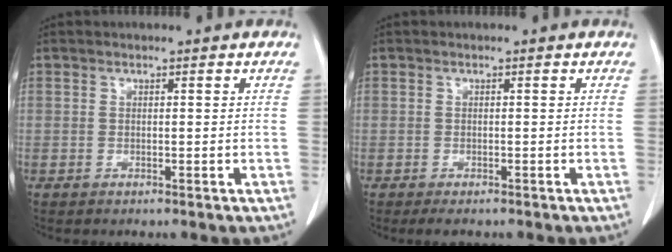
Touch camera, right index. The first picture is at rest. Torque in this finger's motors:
{"motor_torque": [-0.51, -0.04, -0.19, -0.09]}